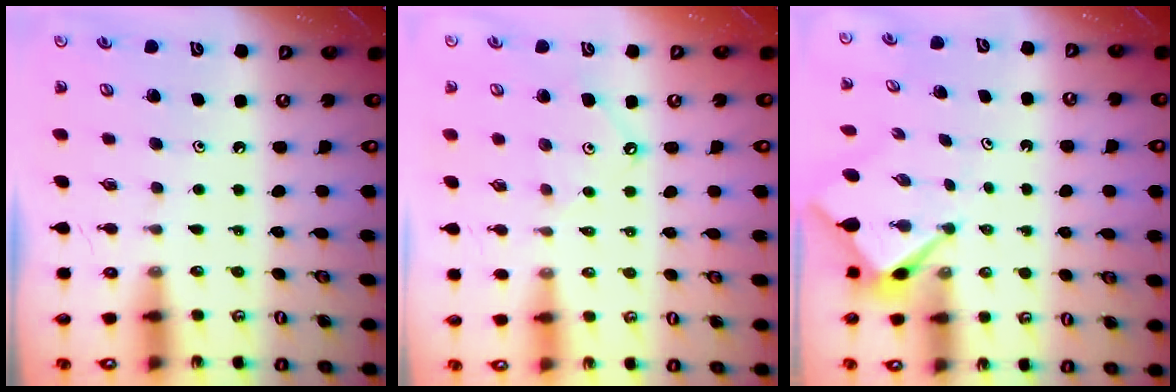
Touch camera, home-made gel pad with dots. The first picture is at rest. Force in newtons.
{"total": 3.7, "press": 3.7, "slide": 0.1}
{"total": 2.9, "press": 2.9, "slide": 0.2}